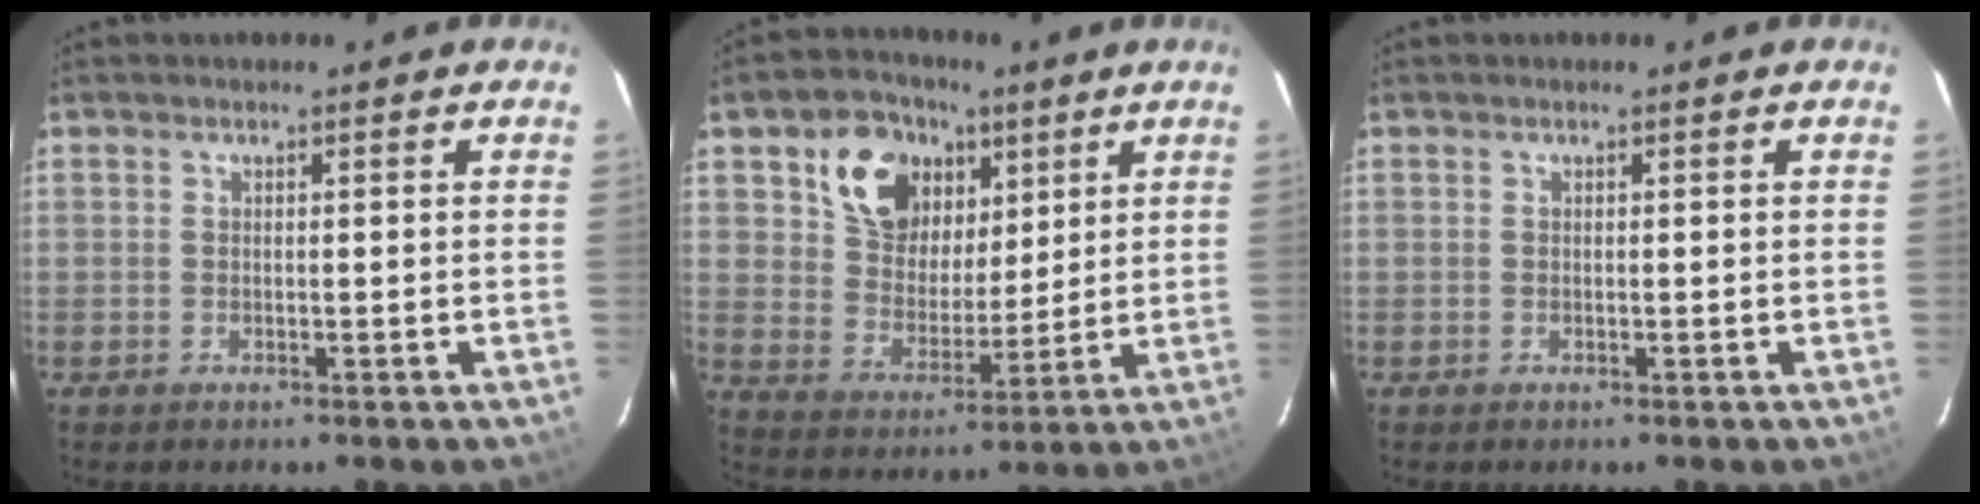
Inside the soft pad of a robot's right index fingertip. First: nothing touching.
{"total": 13.8, "force": [6.9, 10.1, 6.5], "torque": [-0.137, 0.031, 0.130]}
{"total": 0.0}